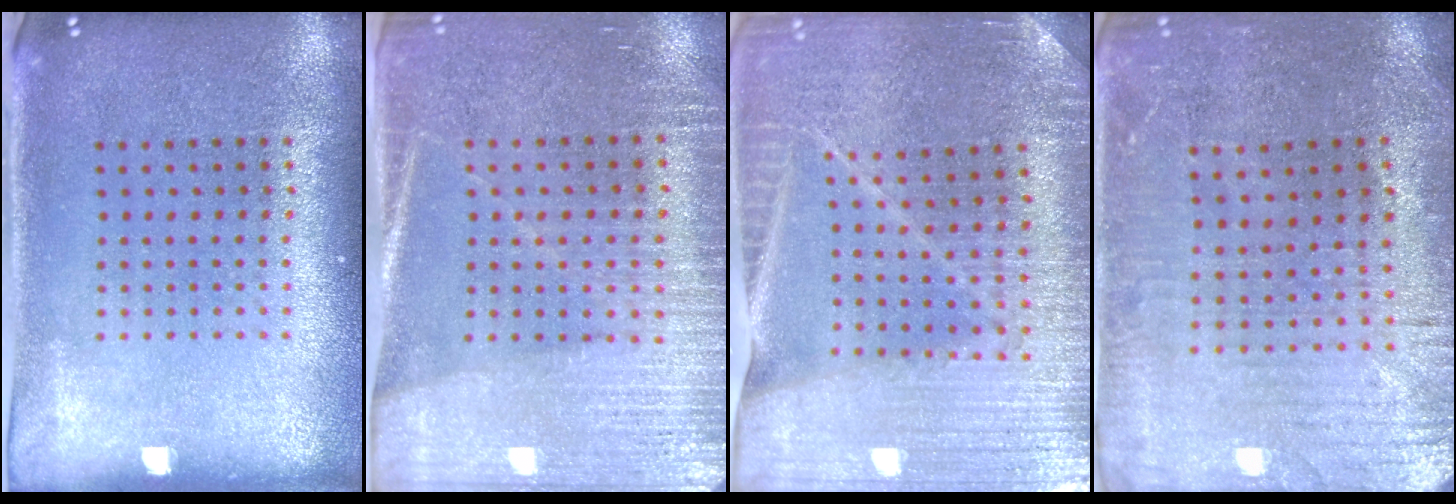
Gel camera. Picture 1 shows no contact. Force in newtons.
{"total": 3.3, "press": 2.9, "slide": 1.5}
{"total": 3.3, "press": 3.2, "slide": 0.4}
{"total": 1.1, "press": 1.0, "slide": 0.4}